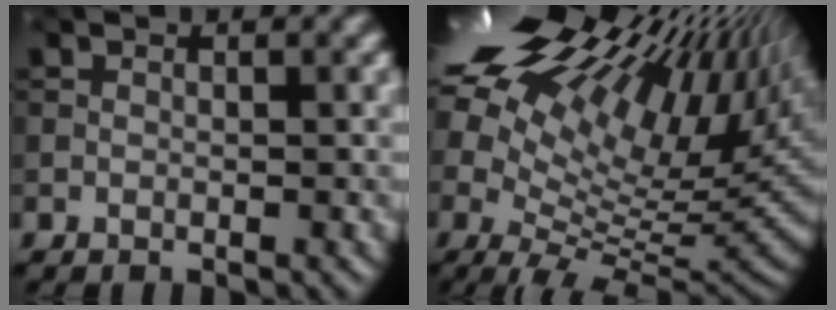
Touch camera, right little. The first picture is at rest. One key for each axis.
{"total": 21.0, "fx": 9.0, "fy": 8.8, "fz": 16.8, "tx": -0.280, "ty": 0.053, "tz": 0.178}